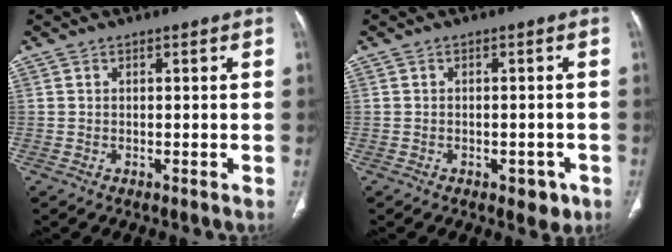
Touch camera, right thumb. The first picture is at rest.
{"total": 3.7, "force": [-1.8, 2.2, 2.4], "torque": [-0.014, 0.006, -0.017]}